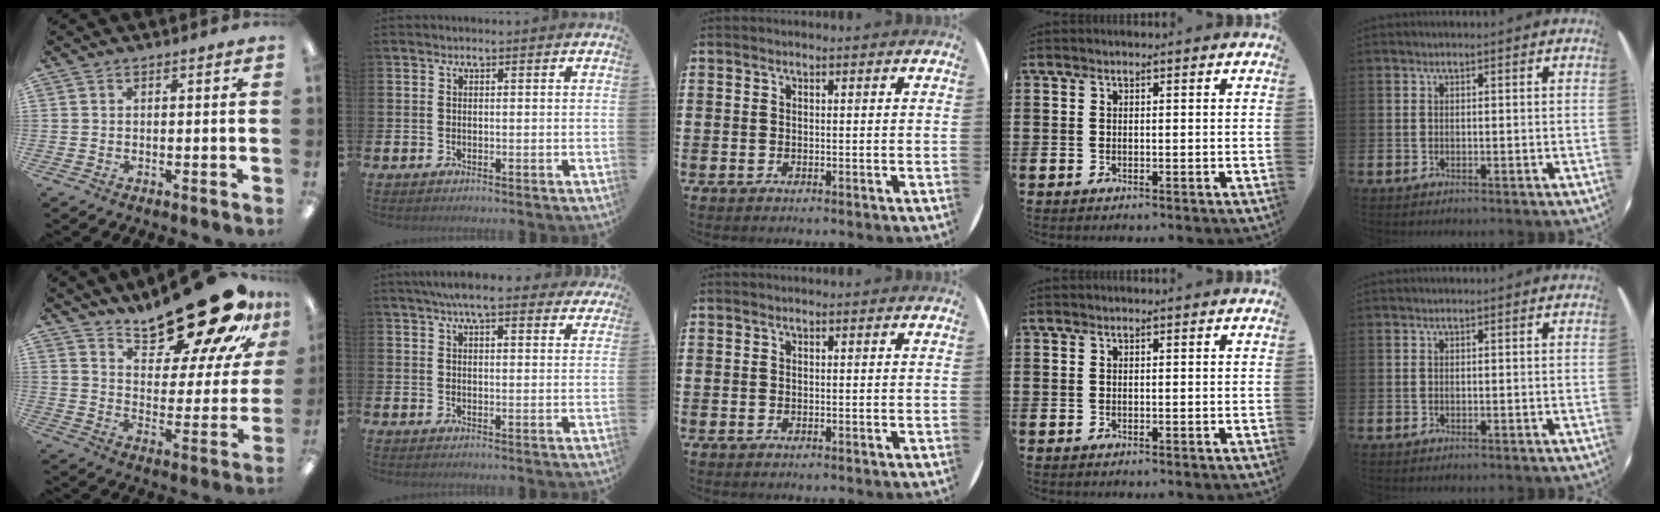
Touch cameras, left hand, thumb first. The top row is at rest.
{"thumb": {"total": 23.9, "force": [19.1, 6.3, 12.8], "torque": [-0.179, -0.133, 0.313]}, "index": {"total": 6.2, "force": [5.5, 1.2, 2.6], "torque": [-0.048, -0.019, 0.099]}}